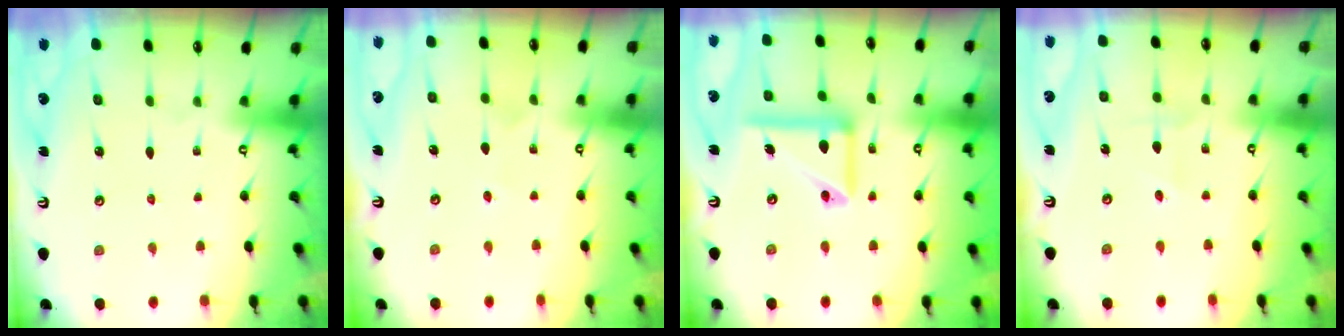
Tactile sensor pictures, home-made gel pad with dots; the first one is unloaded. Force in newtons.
{"total": 2.5, "press": 2.3, "slide": 0.9}
{"total": 14.8, "press": 14.6, "slide": 2.4}
{"total": 1.6, "press": 1.5, "slide": 0.7}